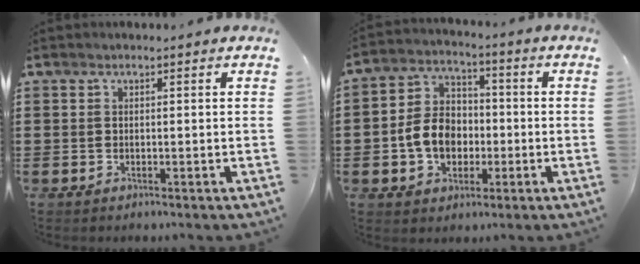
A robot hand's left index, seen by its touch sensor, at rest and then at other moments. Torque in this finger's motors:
{"motor_torque": [1.20, 0.94, 0.75, 0.09]}